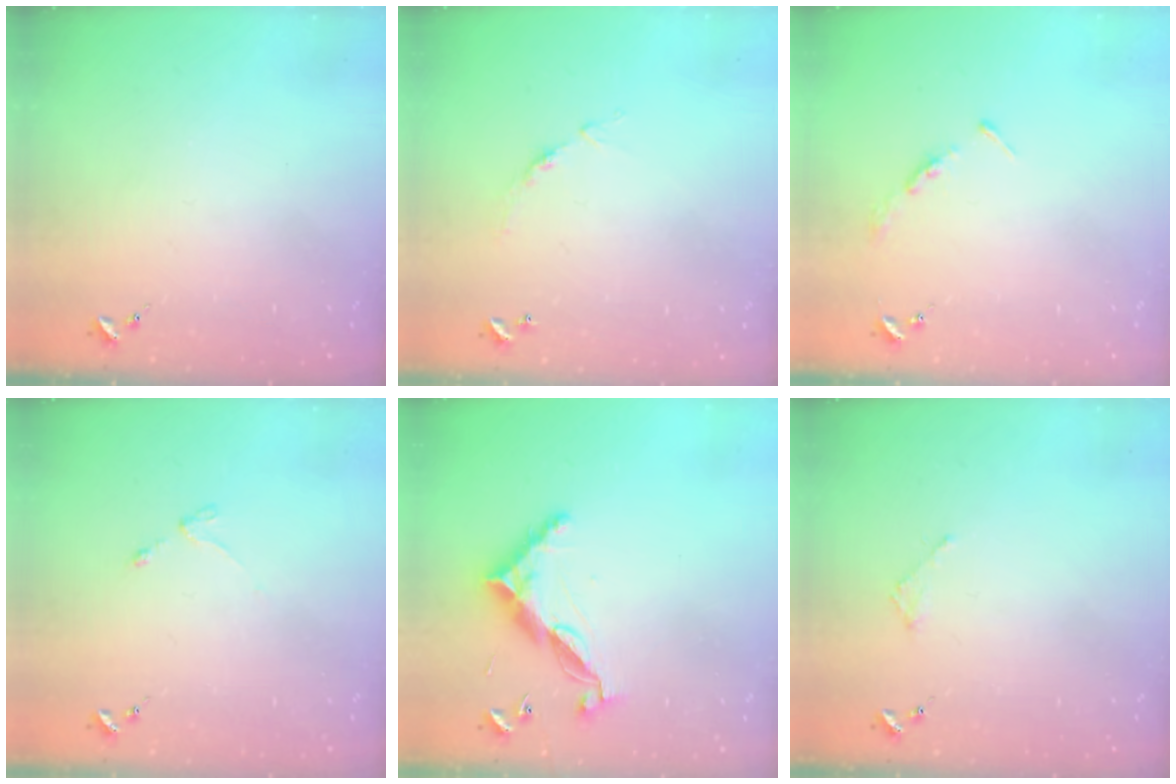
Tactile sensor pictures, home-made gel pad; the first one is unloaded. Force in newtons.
{"total": 5.1, "press": 5.1, "slide": 0.4}
{"total": 3.5, "press": 3.5, "slide": 0.4}
{"total": 3.0, "press": 2.9, "slide": 0.5}
{"total": 10.4, "press": 10.4, "slide": 0.4}
{"total": 2.1, "press": 2.1, "slide": 0.2}